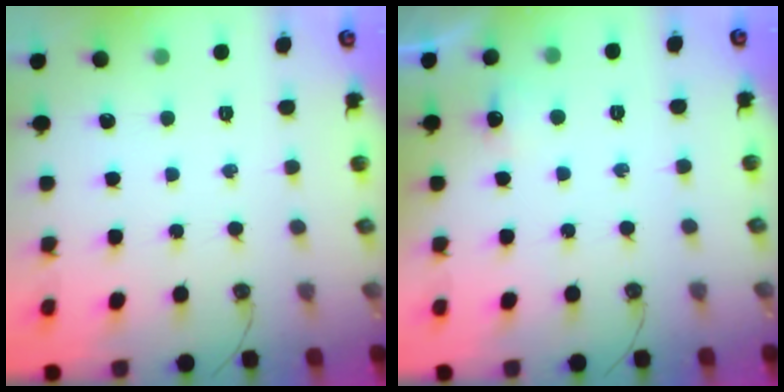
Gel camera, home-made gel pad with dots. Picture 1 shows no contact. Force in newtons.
{"total": 5.6, "press": 5.5, "slide": 1.2}